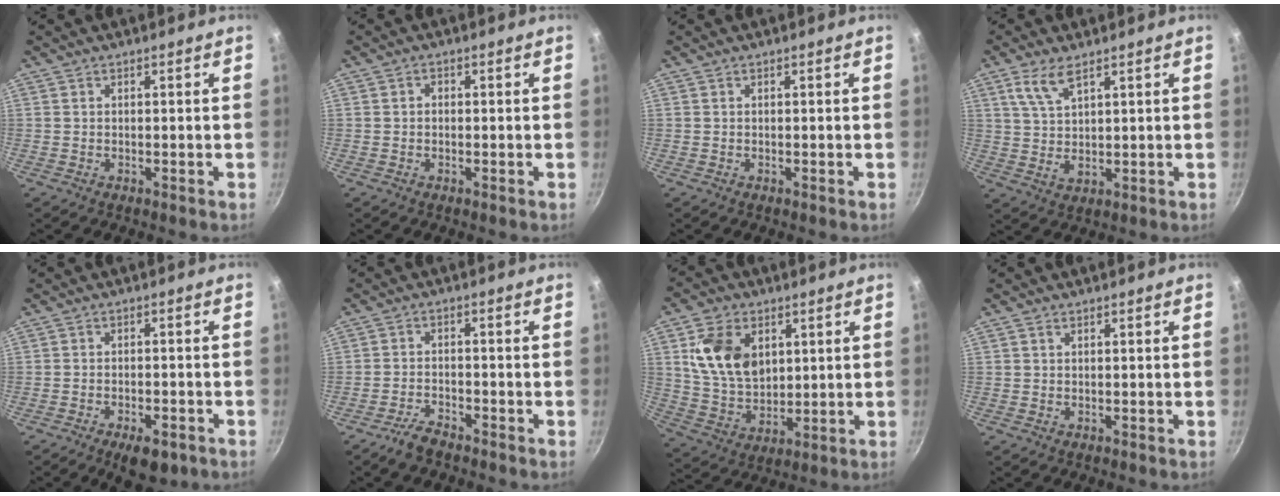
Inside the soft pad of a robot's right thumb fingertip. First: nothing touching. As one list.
[{"total": 1.1, "force": [-0.1, 1.0, 0.6], "torque": [-0.010, 0.006, -0.004]}, {"total": 0.0}, {"total": 6.5, "force": [3.7, 2.7, 4.7], "torque": [-0.086, -0.019, 0.079]}, {"total": 6.7, "force": [-3.8, 3.1, 4.6], "torque": [-0.056, 0.021, -0.048]}, {"total": 3.9, "force": [-3.3, 1.2, 1.7], "torque": [-0.033, 0.025, -0.065]}, {"total": 13.5, "force": [4.0, 9.6, 8.7], "torque": [-0.135, -0.020, 0.083]}, {"total": 0.7, "force": [0.4, 0.4, 0.4], "torque": [-0.004, 0.001, 0.006]}]